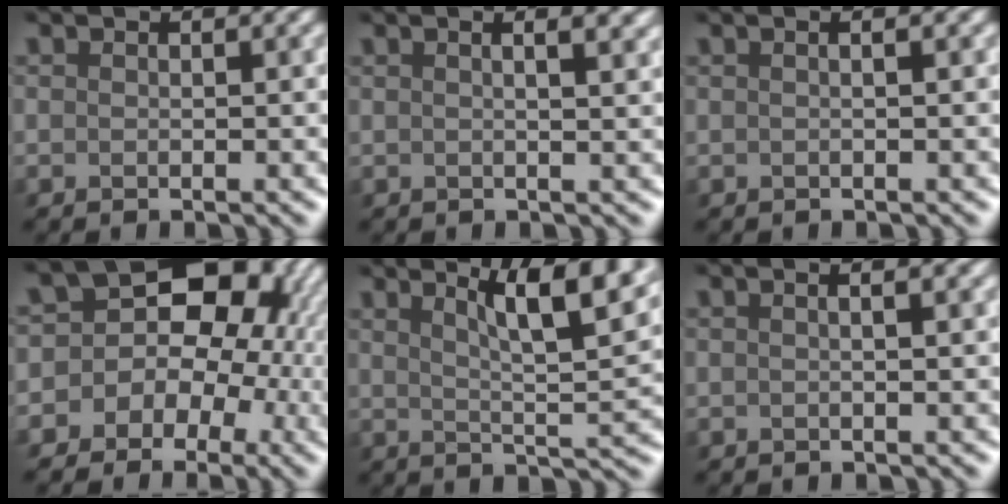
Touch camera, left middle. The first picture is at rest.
{"total": 6.1, "force": [2.8, 2.8, 4.7], "torque": [-0.022, 0.046, 0.006]}
{"total": 1.6, "force": [0.7, 0.6, 1.4], "torque": [-0.008, 0.000, -0.005]}
{"total": 15.3, "force": [0.6, 13.1, 8.0], "torque": [-0.100, 0.051, -0.031]}
{"total": 10.0, "force": [5.0, 2.6, 8.2], "torque": [-0.086, 0.021, 0.063]}
{"total": 3.8, "force": [1.7, 1.7, 3.0], "torque": [-0.008, 0.027, -0.009]}